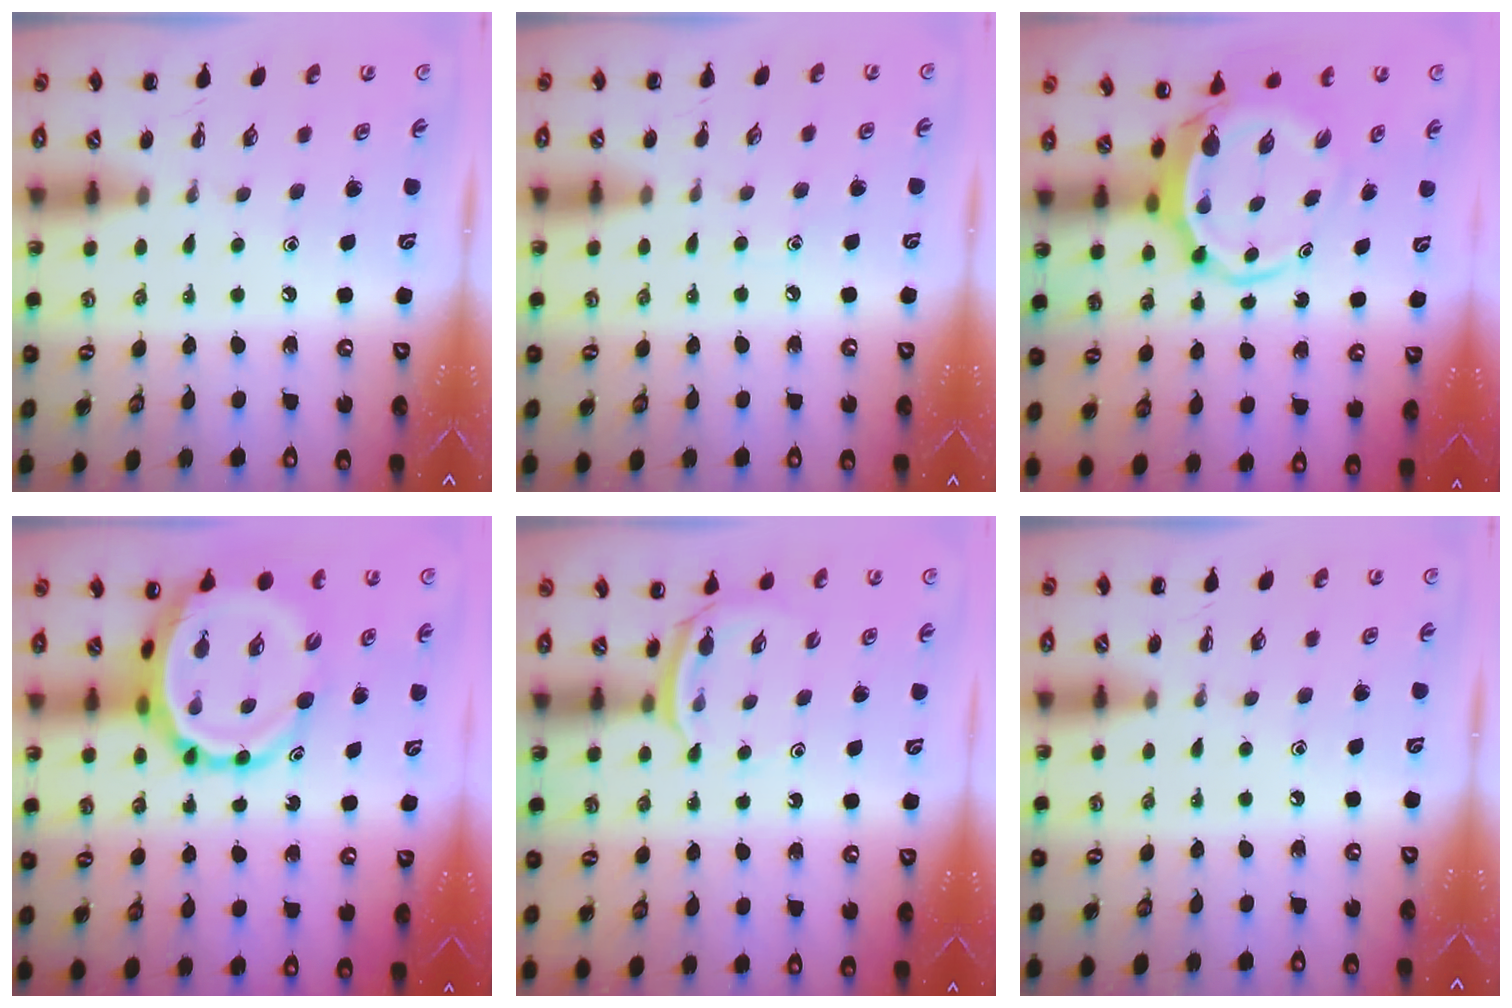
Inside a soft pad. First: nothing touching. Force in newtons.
{"total": 4.2, "press": 3.9, "slide": 1.5}
{"total": 6.2, "press": 6.0, "slide": 1.6}
{"total": 11.8, "press": 11.3, "slide": 3.3}
{"total": 3.6, "press": 3.4, "slide": 1.1}
{"total": 0.0}